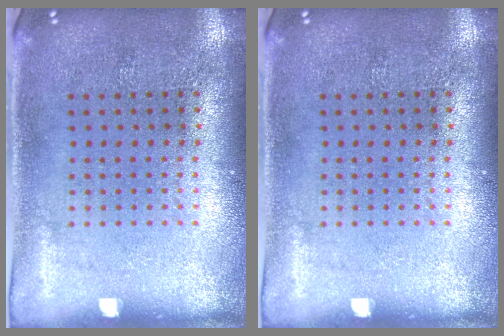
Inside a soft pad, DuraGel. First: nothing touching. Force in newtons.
{"total": 0.0}